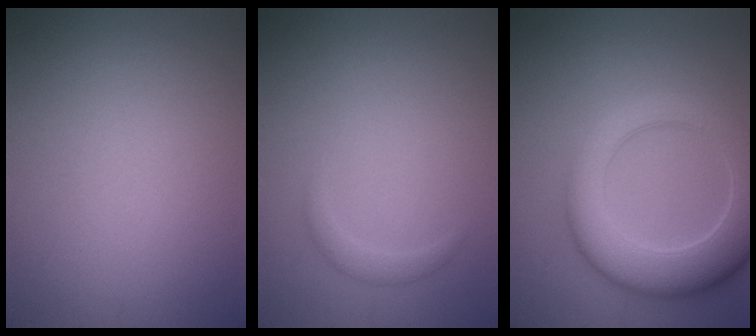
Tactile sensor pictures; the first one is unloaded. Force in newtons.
{"total": 1.2, "press": 1.2, "slide": 0.0}
{"total": 8.0, "press": 7.9, "slide": 0.8}